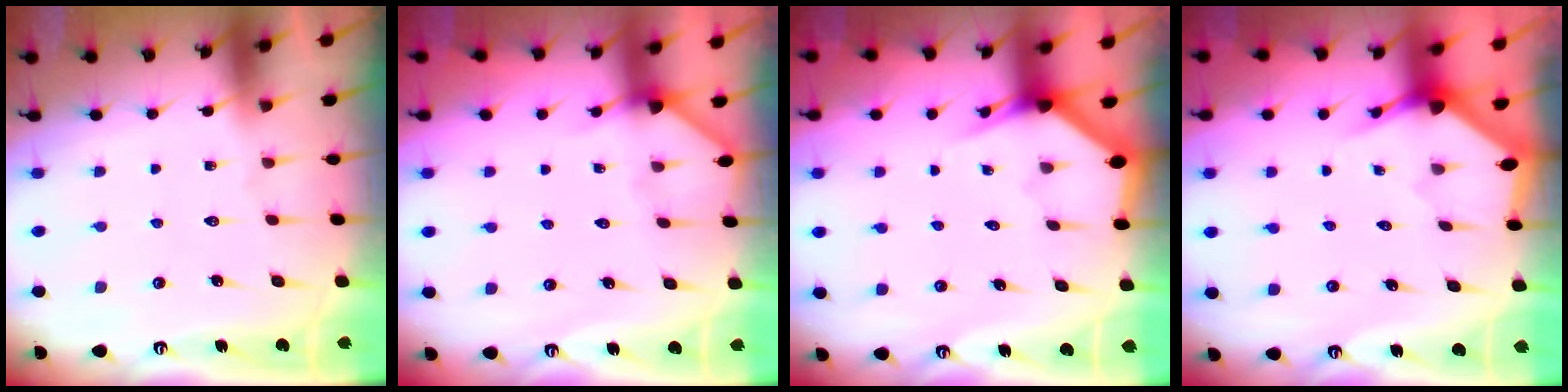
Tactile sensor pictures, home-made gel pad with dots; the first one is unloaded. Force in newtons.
{"total": 4.1, "press": 4.0, "slide": 0.4}
{"total": 2.7, "press": 2.7, "slide": 0.1}
{"total": 3.1, "press": 3.1, "slide": 0.1}